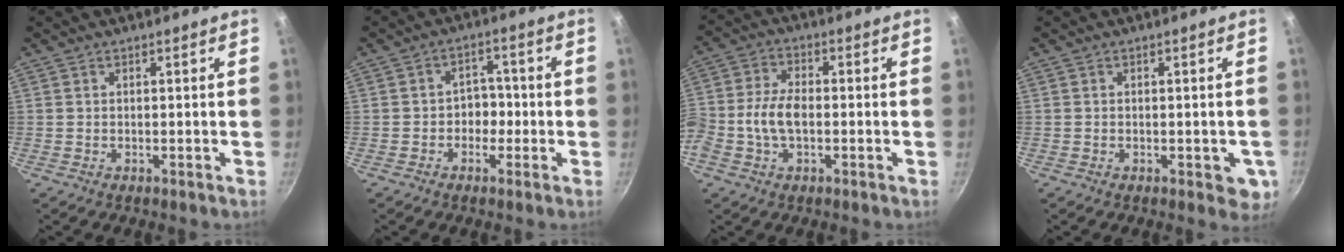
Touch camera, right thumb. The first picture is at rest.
{"total": 4.4, "force": [-1.2, 3.6, 2.2], "torque": [0.010, 0.019, -0.021]}
{"total": 7.6, "force": [-1.5, 4.6, 5.8], "torque": [-0.115, 0.027, -0.040]}
{"total": 4.6, "force": [-1.1, 2.4, 3.8], "torque": [-0.028, -0.002, -0.012]}